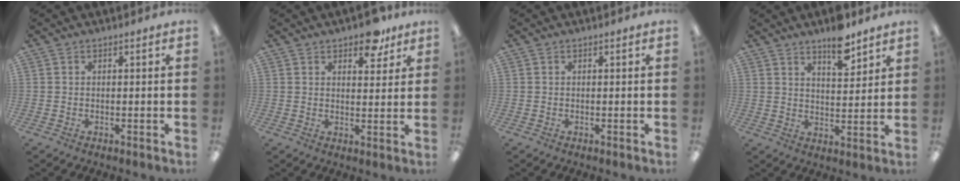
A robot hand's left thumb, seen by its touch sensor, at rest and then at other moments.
{"total": 7.8, "force": [5.5, 3.7, 4.0], "torque": [-0.035, -0.029, 0.093]}
{"total": 0.0}
{"total": 7.8, "force": [6.2, 2.6, 4.0], "torque": [-0.046, -0.043, 0.103]}